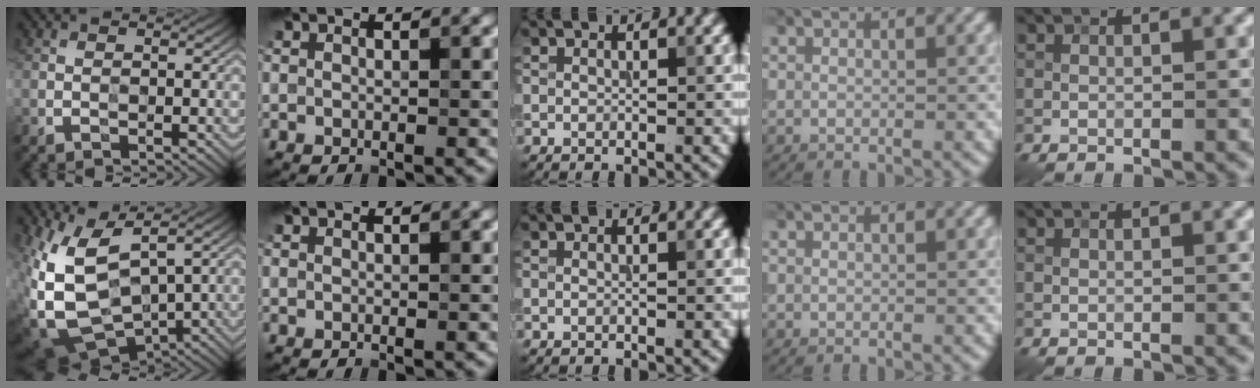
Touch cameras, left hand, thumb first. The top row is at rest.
{"thumb": {"total": 12.0, "force": [2.2, 7.2, 9.4], "torque": [-0.232, -0.028, 0.071]}}